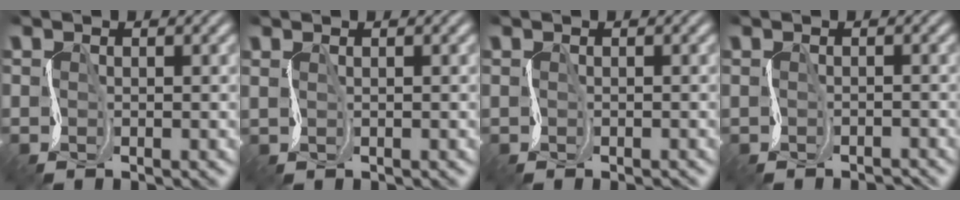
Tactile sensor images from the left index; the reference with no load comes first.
{"total": 1.4, "force": [0.9, 0.4, 1.1], "torque": [-0.024, 0.004, 0.006]}
{"total": 0.5, "force": [0.0, 0.2, 0.5], "torque": [-0.011, -0.003, -0.004]}
{"total": 1.1, "force": [-0.9, 0.1, 0.5], "torque": [-0.010, -0.013, -0.023]}